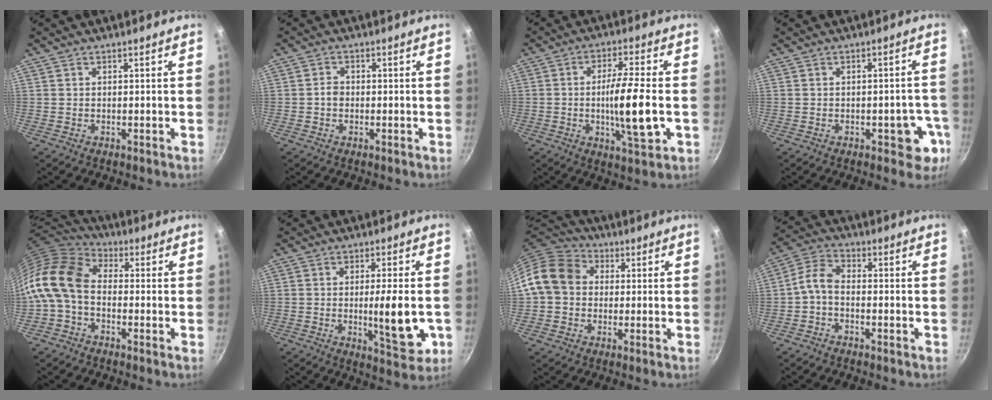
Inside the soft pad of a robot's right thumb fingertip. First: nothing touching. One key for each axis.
{"total": 2.0, "fx": -0.4, "fy": 1.6, "fz": 1.1, "tx": -0.013, "ty": 0.010, "tz": -0.007}
{"total": 11.7, "fx": -1.8, "fy": 2.0, "fz": 11.4, "tx": -0.195, "ty": 0.010, "tz": -0.032}
{"total": 6.6, "fx": -2.5, "fy": 3.4, "fz": 5.1, "tx": -0.019, "ty": 0.019, "tz": -0.029}
{"total": 15.4, "fx": -1.9, "fy": 10.7, "fz": 10.9, "tx": -0.222, "ty": 0.039, "tz": -0.062}
{"total": 10.5, "fx": -1.6, "fy": 2.5, "fz": 10.1, "tx": -0.142, "ty": -0.008, "tz": -0.020}
{"total": 11.0, "fx": 1.0, "fy": 9.2, "fz": 5.9, "tx": -0.075, "ty": 0.023, "tz": -0.001}
{"total": 4.9, "fx": -1.6, "fy": 2.8, "fz": 3.7, "tx": -0.084, "ty": 0.030, "tz": -0.045}